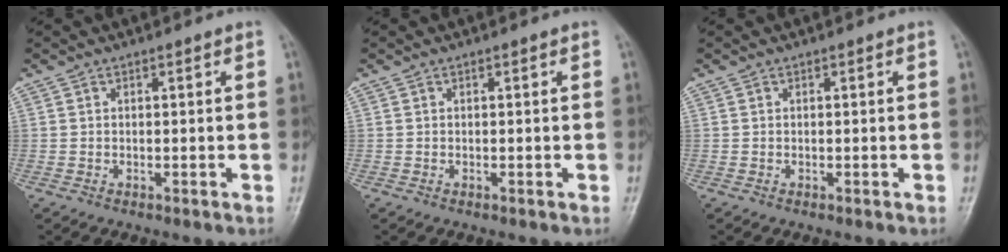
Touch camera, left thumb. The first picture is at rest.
{"total": 0.0}
{"total": 0.0}